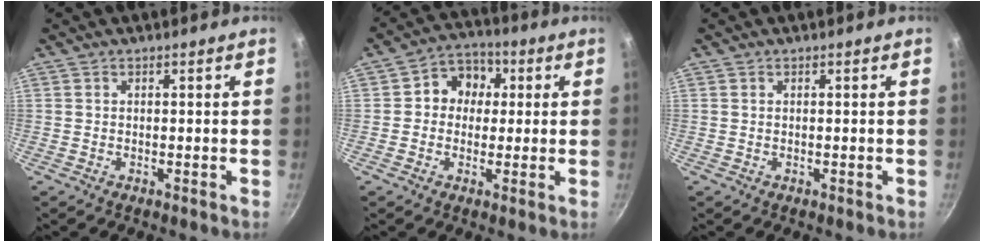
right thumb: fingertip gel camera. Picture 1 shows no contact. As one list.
[{"total": 8.2, "force": [1.1, 6.8, 4.5], "torque": [-0.032, 0.018, 0.006]}, {"total": 0.0}]